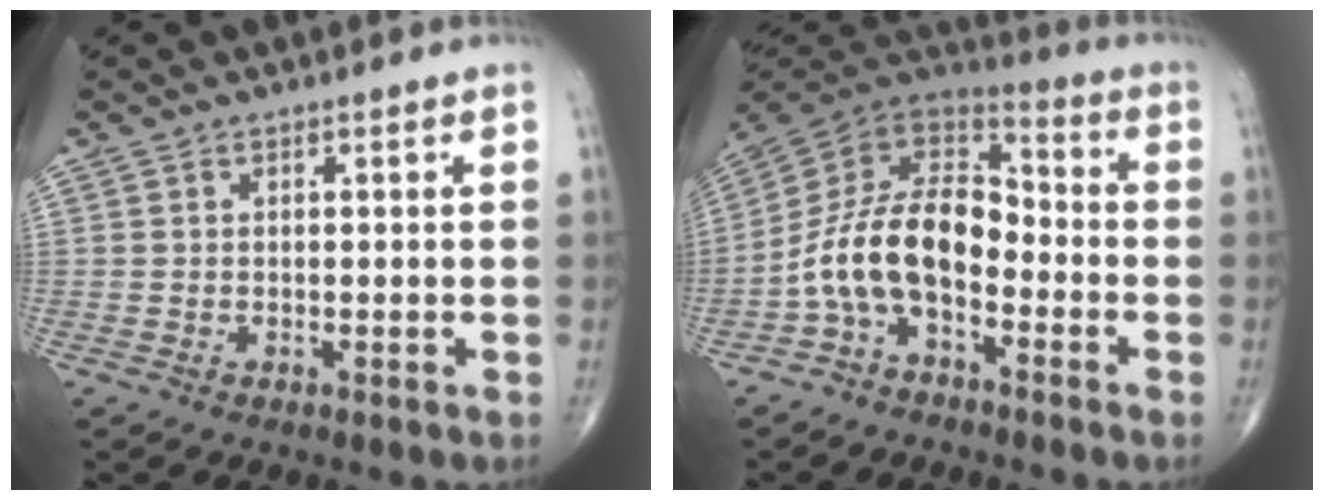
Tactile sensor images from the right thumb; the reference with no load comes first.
{"total": 14.4, "force": [-4.6, 8.3, 10.8], "torque": [-0.185, 0.072, -0.097]}